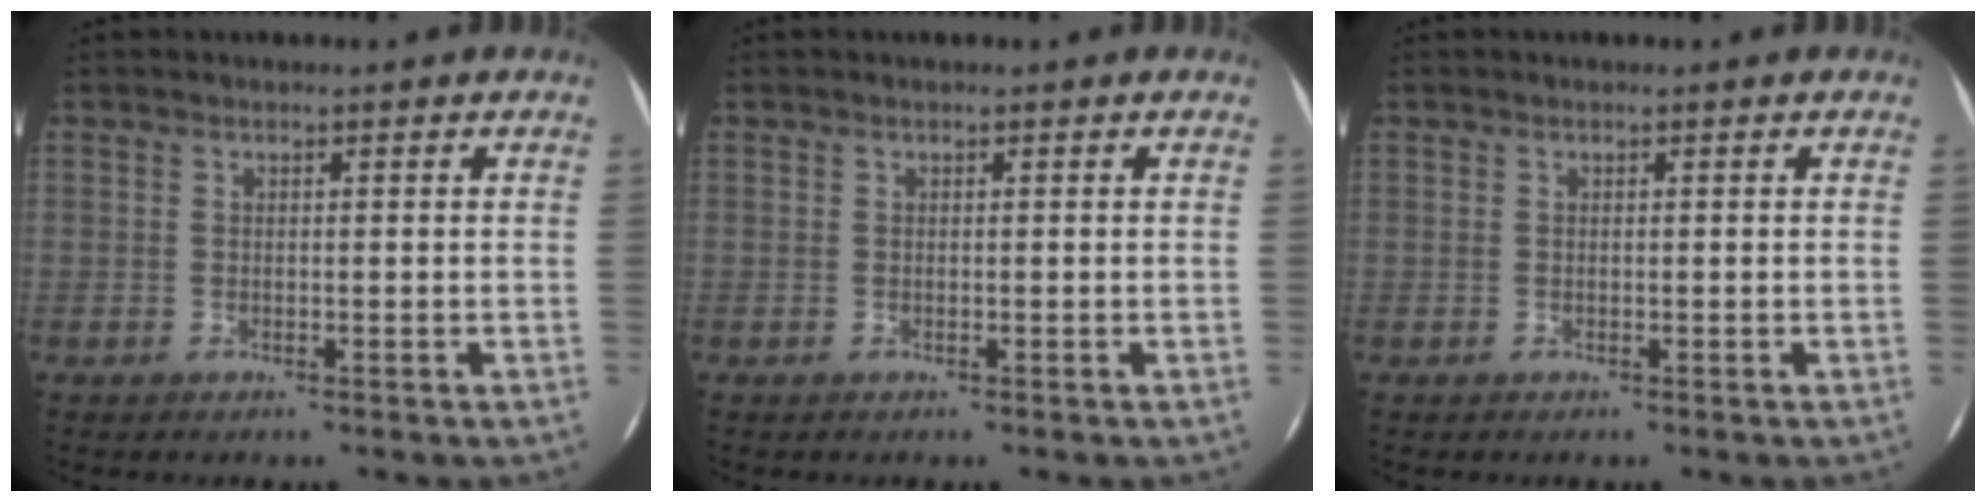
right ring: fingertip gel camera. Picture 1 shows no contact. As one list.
[{"total": 0.0}, {"total": 0.0}]